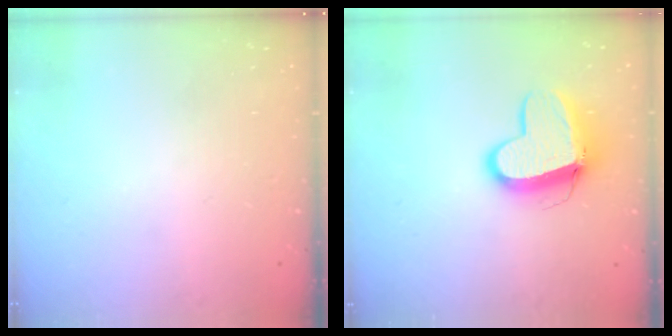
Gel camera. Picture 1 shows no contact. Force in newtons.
{"total": 11.7, "press": 11.6, "slide": 1.3}